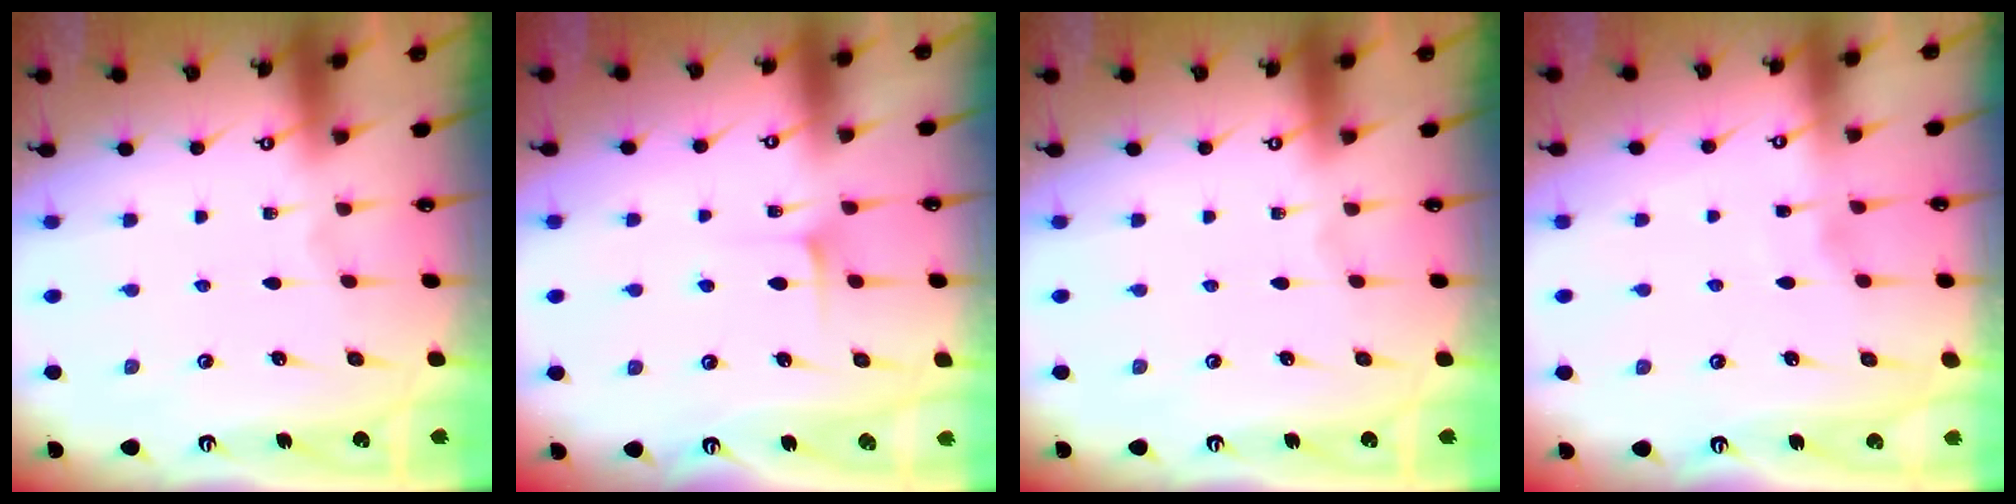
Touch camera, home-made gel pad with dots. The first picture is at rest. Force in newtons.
{"total": 4.6, "press": 4.5, "slide": 0.5}
{"total": 0.0}
{"total": 2.6, "press": 2.5, "slide": 0.2}